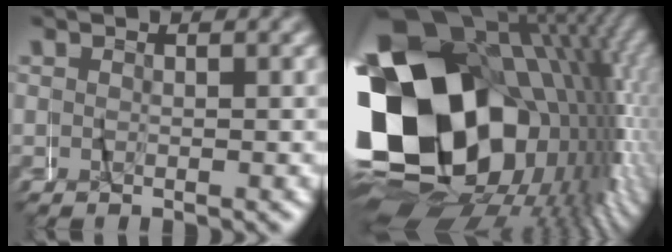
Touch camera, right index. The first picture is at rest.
{"total": 34.3, "force": [-2.1, 22.4, 25.9], "torque": [-0.398, -0.027, -0.028]}